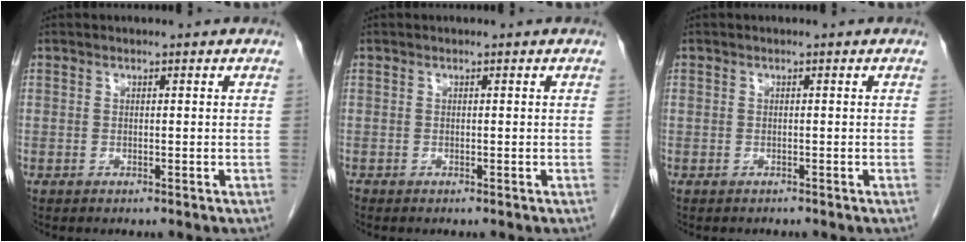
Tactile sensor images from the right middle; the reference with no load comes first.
{"total": 0.0}
{"total": 0.5, "force": [-0.4, 0.4, 0.2], "torque": [-0.013, -0.002, -0.008]}